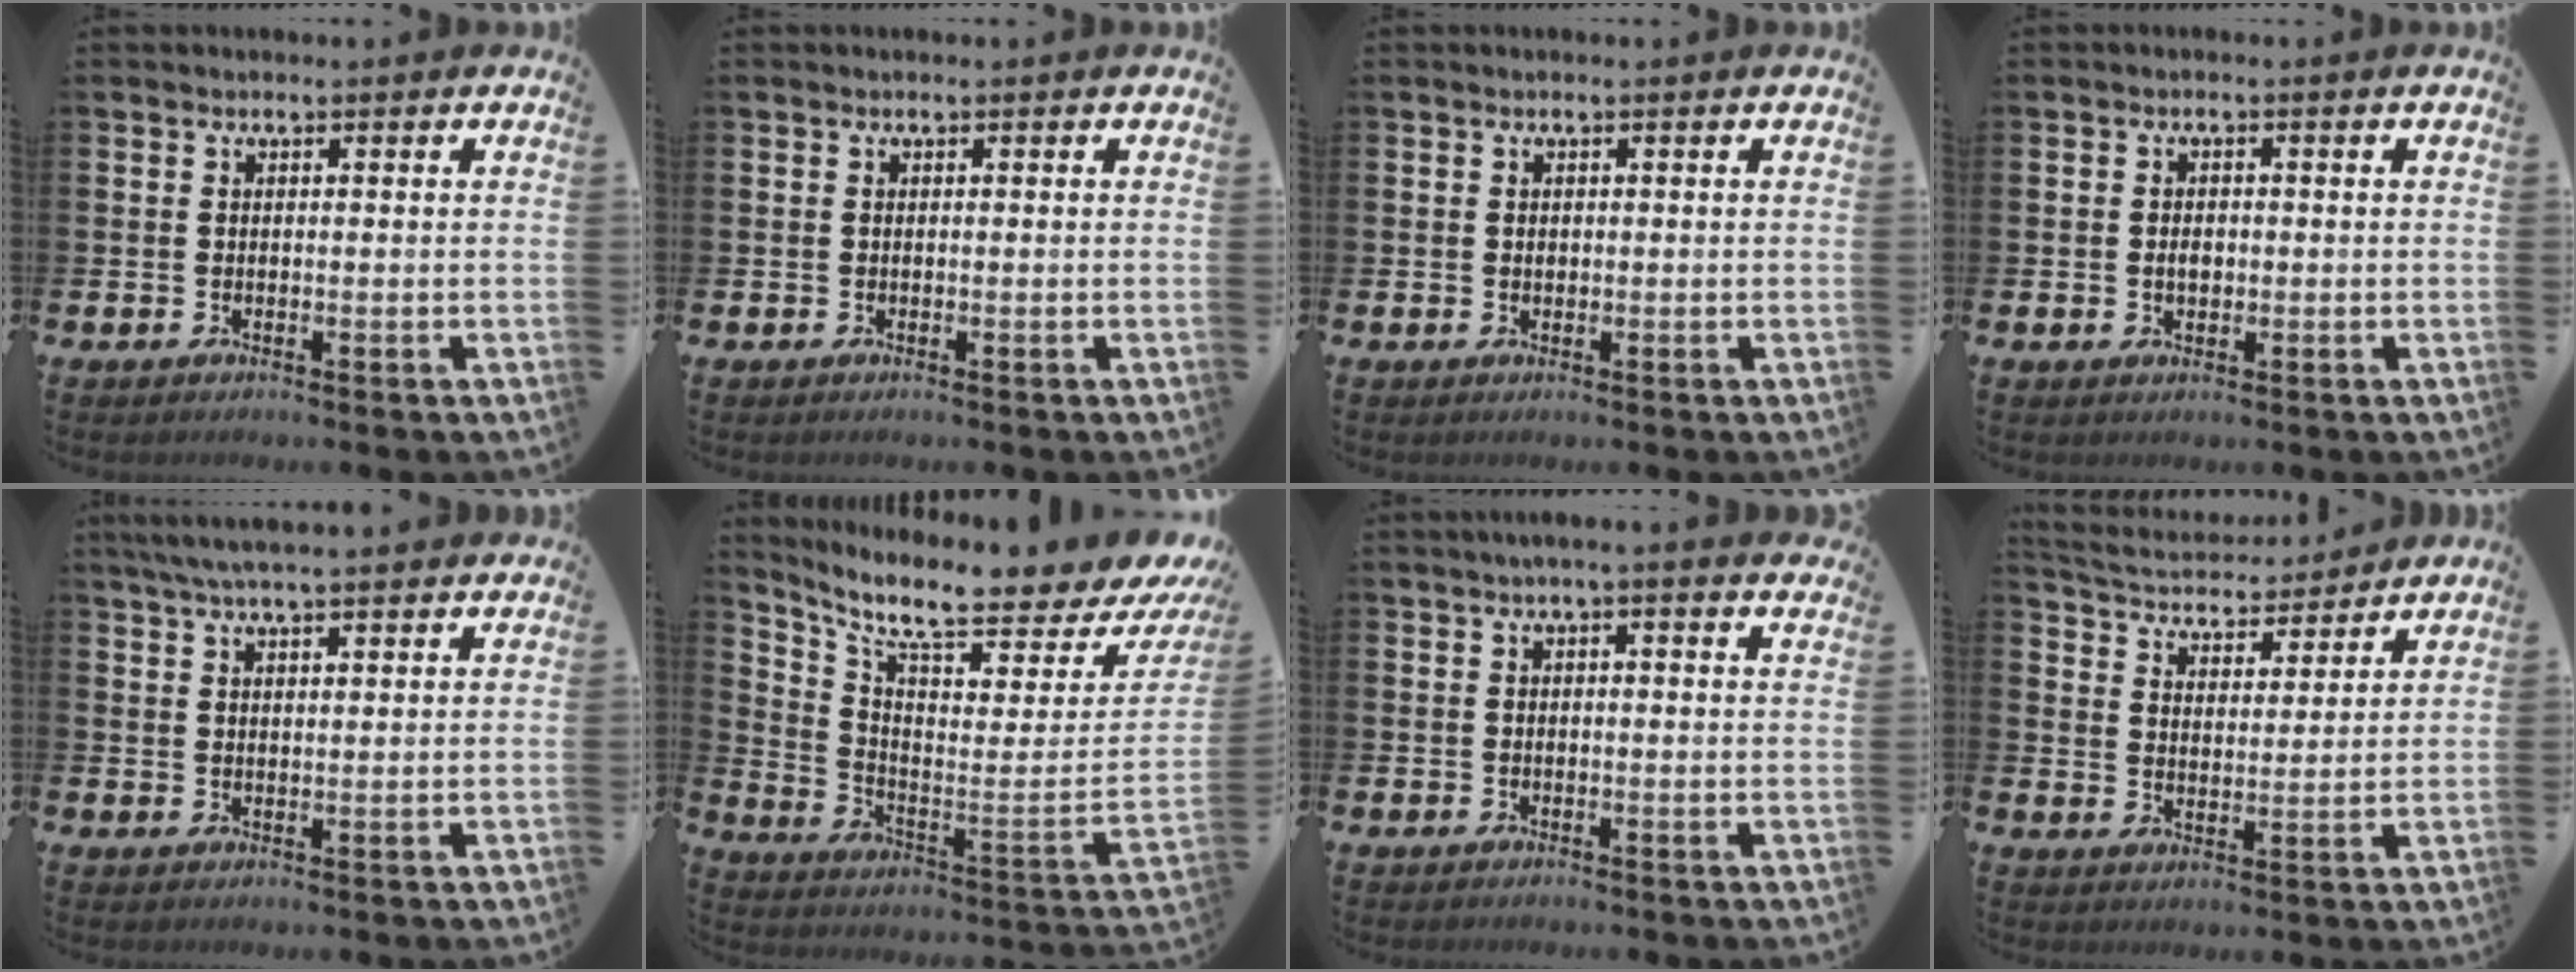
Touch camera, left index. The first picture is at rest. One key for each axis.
{"total": 0.0}
{"total": 0.6, "fx": 0.2, "fy": 0.4, "fz": 0.3, "tx": 0.001, "ty": 0.001, "tz": 0.001}
{"total": 1.8, "fx": -0.1, "fy": 1.2, "fz": 1.4, "tx": -0.018, "ty": 0.004, "tz": -0.005}
{"total": 5.0, "fx": 4.6, "fy": 0.3, "fz": 2.1, "tx": -0.050, "ty": -0.008, "tz": 0.083}
{"total": 8.6, "fx": 7.4, "fy": 1.5, "fz": 4.1, "tx": -0.090, "ty": -0.090, "tz": 0.119}
{"total": 1.8, "fx": 1.5, "fy": -0.1, "fz": 1.0, "tx": -0.018, "ty": 0.000, "tz": 0.027}
{"total": 4.7, "fx": 4.6, "fy": 1.1, "fz": 0.4, "tx": -0.038, "ty": -0.034, "tz": 0.077}